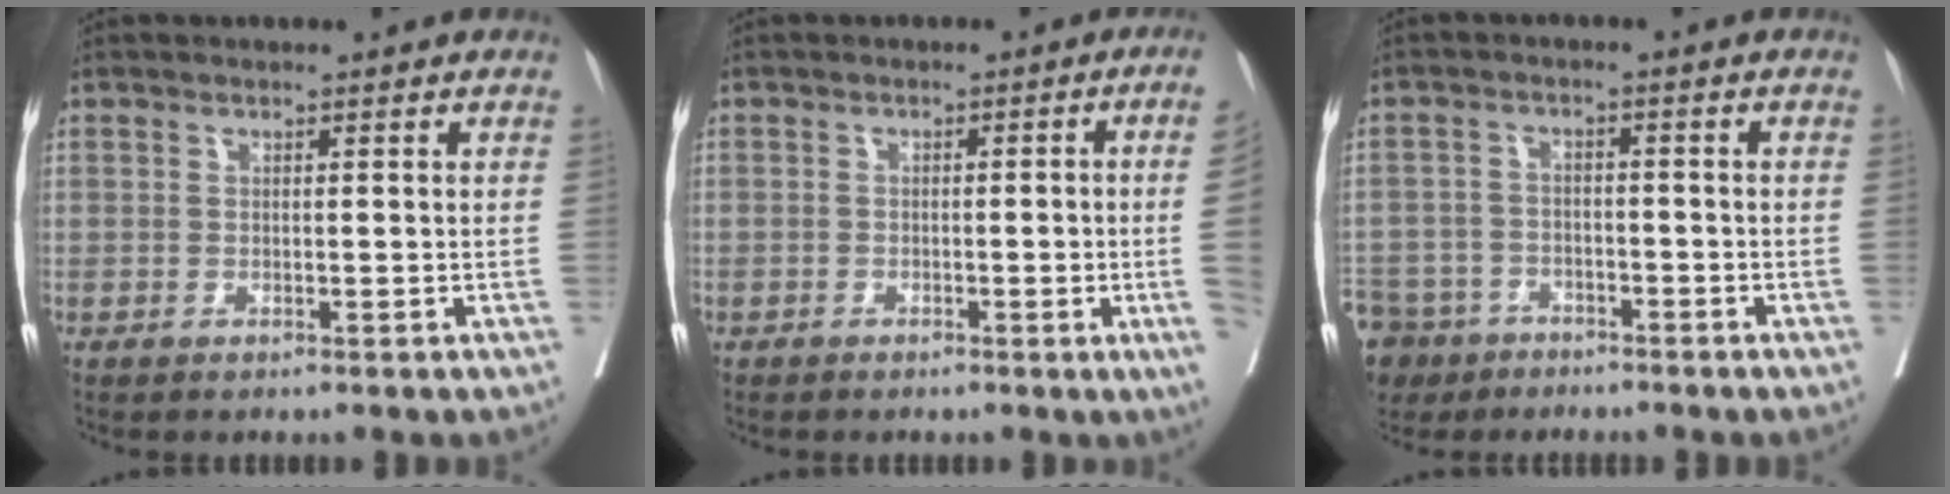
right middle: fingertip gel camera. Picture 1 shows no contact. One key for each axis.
{"total": 6.2, "fx": -1.2, "fy": -1.6, "fz": 5.9, "tx": -0.061, "ty": -0.007, "tz": -0.019}
{"total": 13.6, "fx": -9.2, "fy": 9.2, "fz": 4.0, "tx": -0.136, "ty": -0.009, "tz": -0.146}